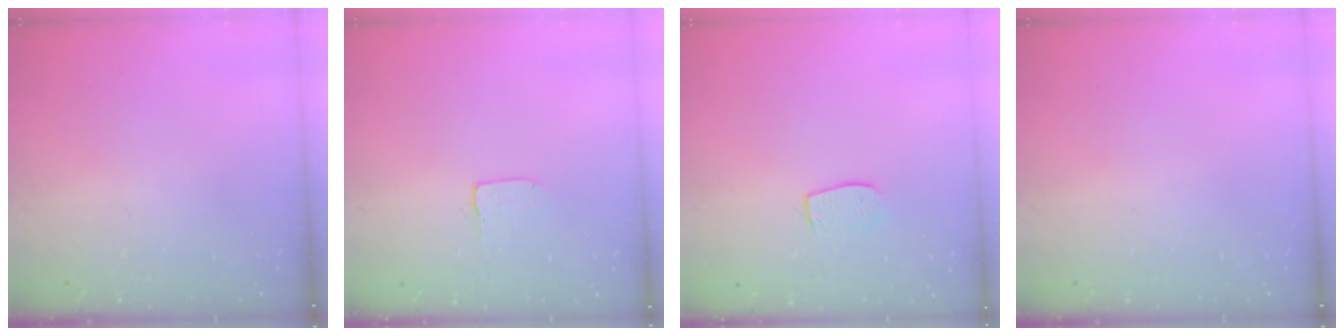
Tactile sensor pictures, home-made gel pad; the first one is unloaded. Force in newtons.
{"total": 2.0, "press": 2.0, "slide": 0.1}
{"total": 6.6, "press": 6.6, "slide": 0.2}
{"total": 0.0}